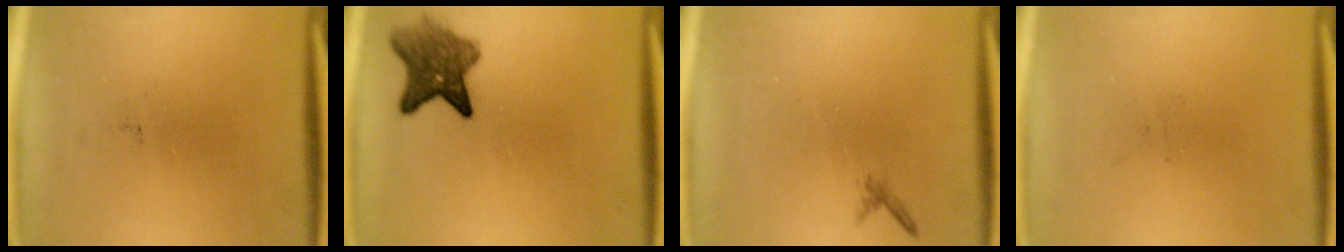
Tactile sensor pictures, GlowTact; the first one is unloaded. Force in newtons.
{"total": 6.3}
{"total": 0.6}
{"total": 0.0}